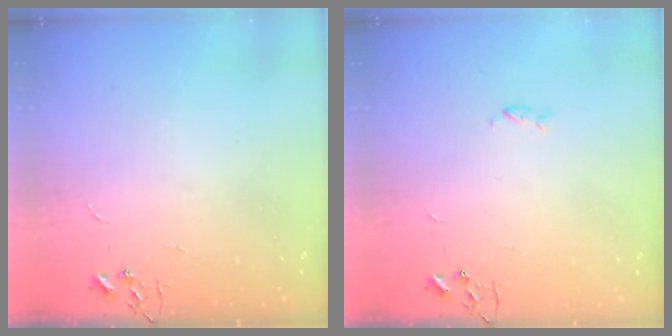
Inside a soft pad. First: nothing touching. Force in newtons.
{"total": 2.4, "press": 2.4, "slide": 0.5}